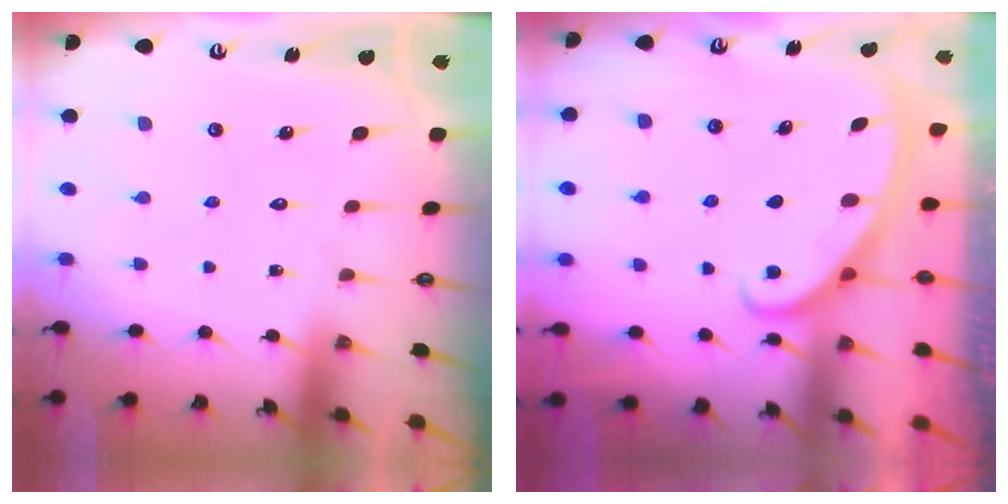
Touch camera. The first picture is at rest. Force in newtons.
{"total": 2.8, "press": 2.8, "slide": 0.4}